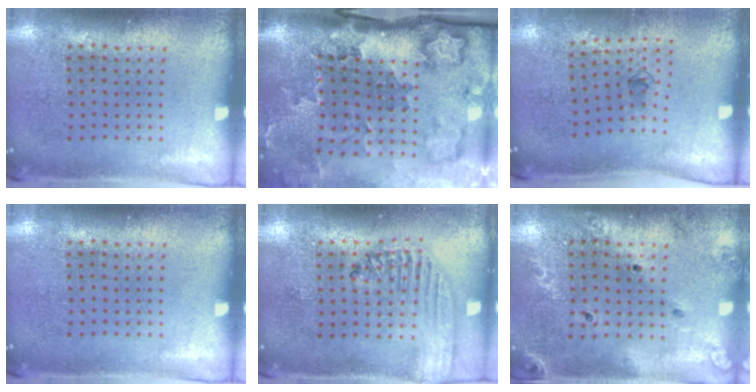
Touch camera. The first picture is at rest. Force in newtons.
{"total": 3.8, "press": 2.4, "slide": 2.9}
{"total": 0.7, "press": 0.4, "slide": 0.6}
{"total": 0.0}
{"total": 1.8, "press": 1.7, "slide": 0.6}
{"total": 1.5, "press": 1.4, "slide": 0.2}